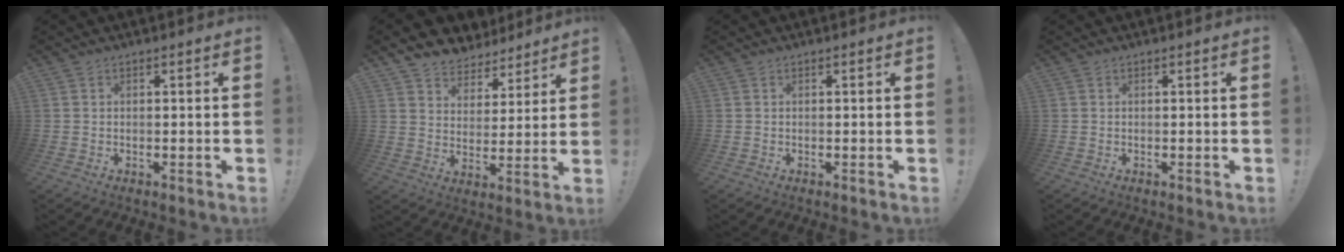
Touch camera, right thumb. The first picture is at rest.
{"total": 6.7, "force": [5.1, 4.2, 0.7], "torque": [-0.015, -0.051, 0.101]}
{"total": 0.0}
{"total": 0.0}